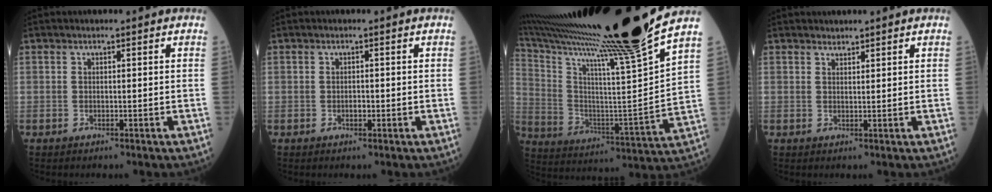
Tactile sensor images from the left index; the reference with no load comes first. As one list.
[{"total": 0.8, "force": [-0.2, 0.5, 0.6], "torque": [-0.011, -0.001, -0.005]}, {"total": 28.7, "force": [23.4, -3.3, 16.3], "torque": [-0.289, -0.081, 0.366]}, {"total": 1.1, "force": [1.1, 0.2, 0.0], "torque": [-0.005, 0.004, 0.022]}]